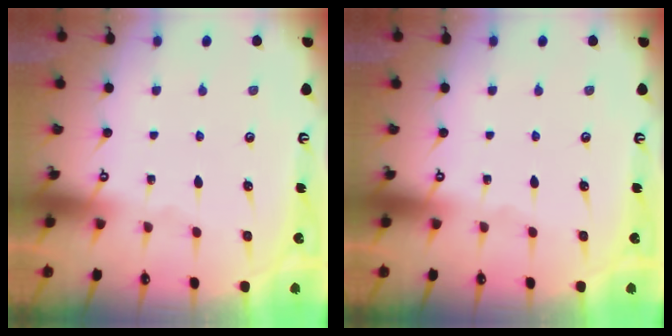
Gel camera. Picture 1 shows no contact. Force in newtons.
{"total": 0.0}